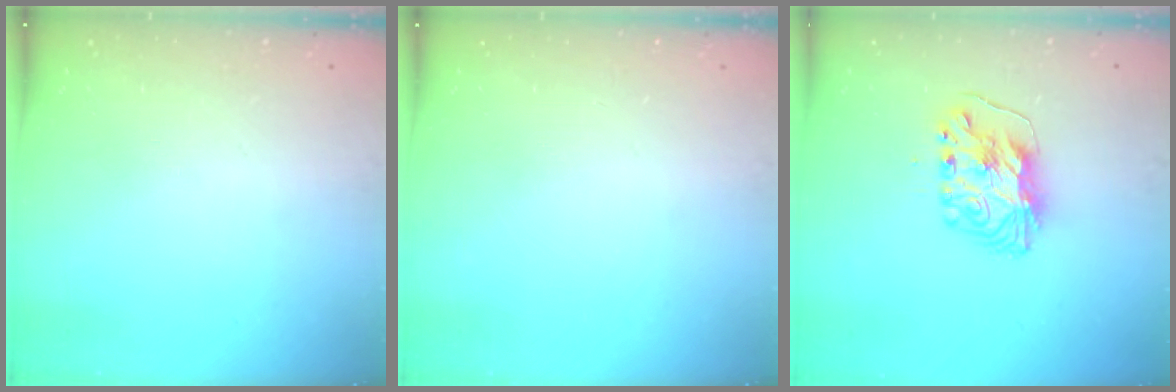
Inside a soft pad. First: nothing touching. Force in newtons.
{"total": 0.0}
{"total": 7.7, "press": 7.7, "slide": 0.8}